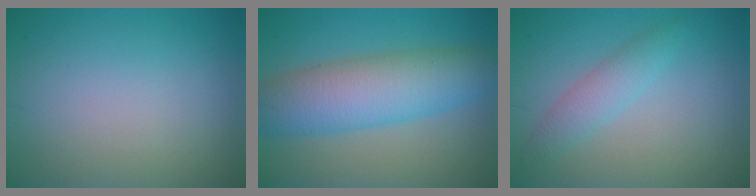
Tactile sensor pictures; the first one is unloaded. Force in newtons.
{"total": 7.9, "press": 7.9, "slide": 0.1}
{"total": 2.4, "press": 2.4, "slide": 0.1}